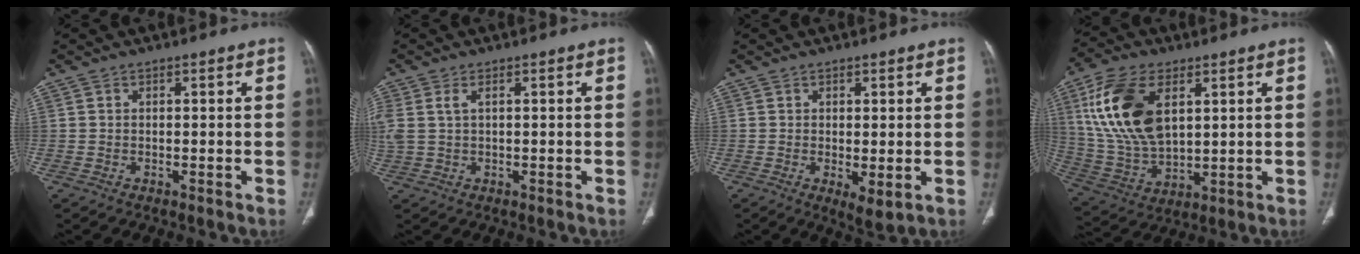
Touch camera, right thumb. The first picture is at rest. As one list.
[{"total": 4.8, "force": [1.2, 2.7, 3.8], "torque": [-0.115, 0.016, 0.031]}, {"total": 4.0, "force": [-0.8, 1.5, 3.6], "torque": [-0.063, -0.016, -0.010]}, {"total": 18.5, "force": [5.9, 10.2, 14.2], "torque": [-0.278, -0.015, 0.121]}]